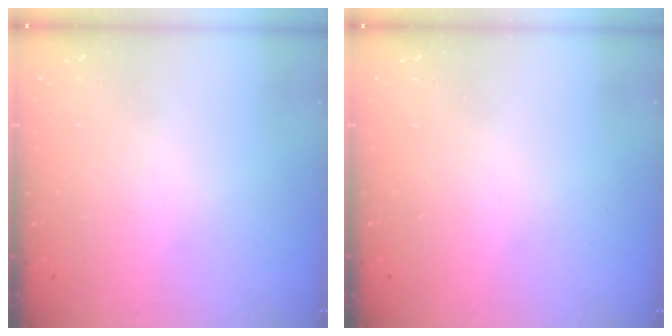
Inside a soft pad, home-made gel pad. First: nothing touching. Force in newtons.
{"total": 0.0}